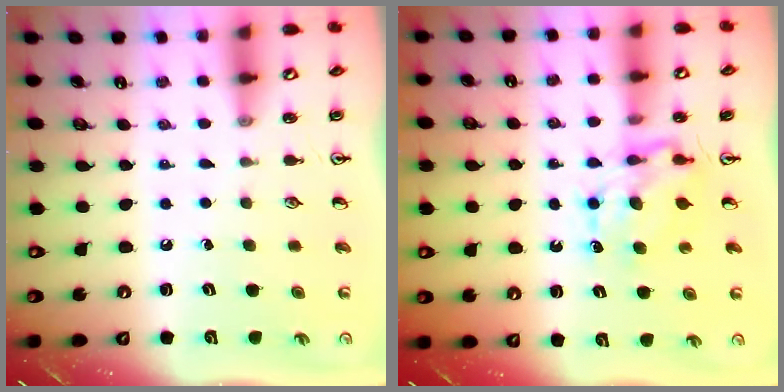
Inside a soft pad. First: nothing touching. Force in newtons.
{"total": 6.5, "press": 6.5, "slide": 0.4}